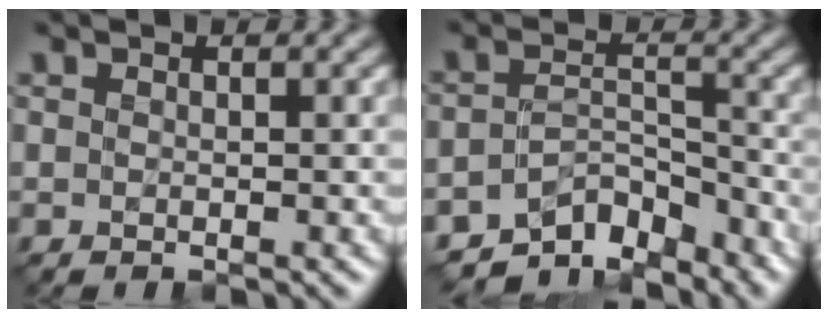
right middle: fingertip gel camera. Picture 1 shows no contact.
{"total": 6.4, "force": [-5.5, 2.3, 2.2], "torque": [-0.021, -0.013, -0.088]}